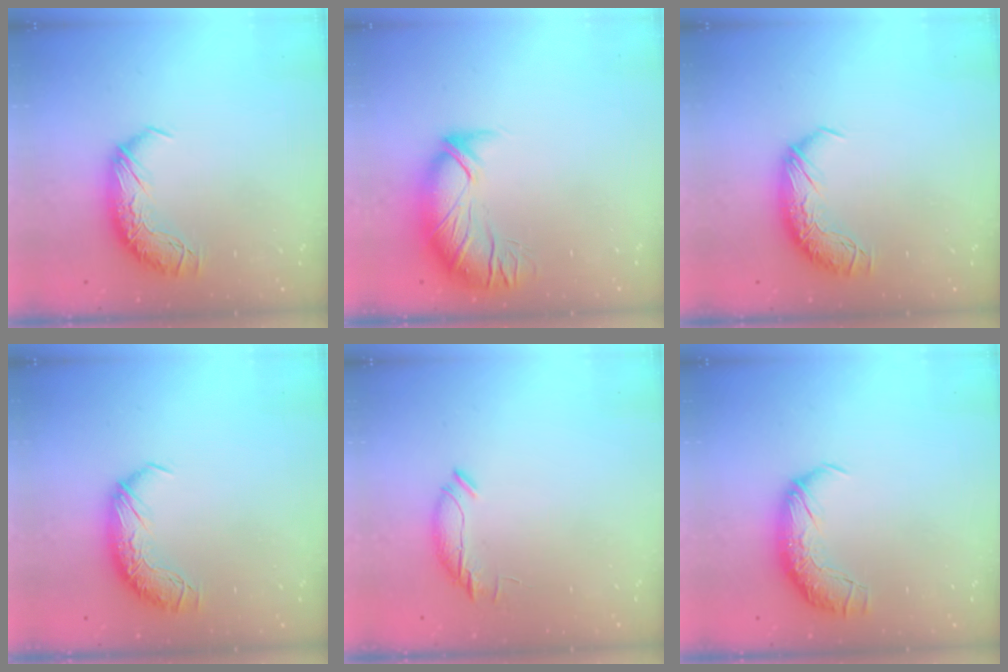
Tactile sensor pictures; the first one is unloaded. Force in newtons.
{"total": 2.7, "press": 1.2, "slide": 2.4}
{"total": 0.0}
{"total": 0.0}
{"total": 5.6, "press": 5.6, "slide": 0.6}
{"total": 2.3, "press": 1.0, "slide": 2.1}